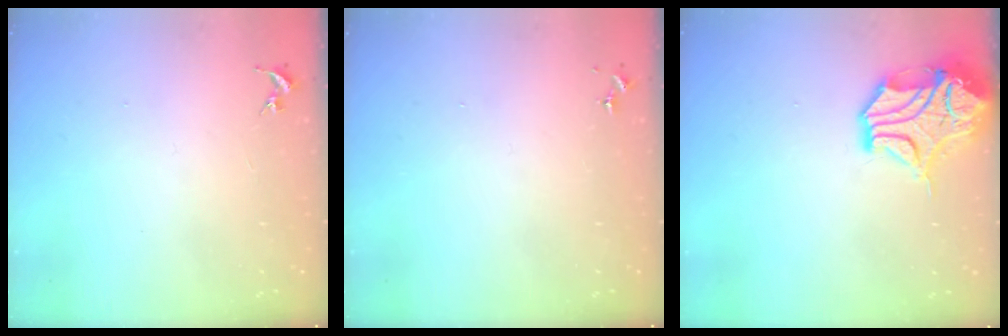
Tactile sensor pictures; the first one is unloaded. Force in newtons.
{"total": 0.0}
{"total": 15.8, "press": 15.6, "slide": 2.5}